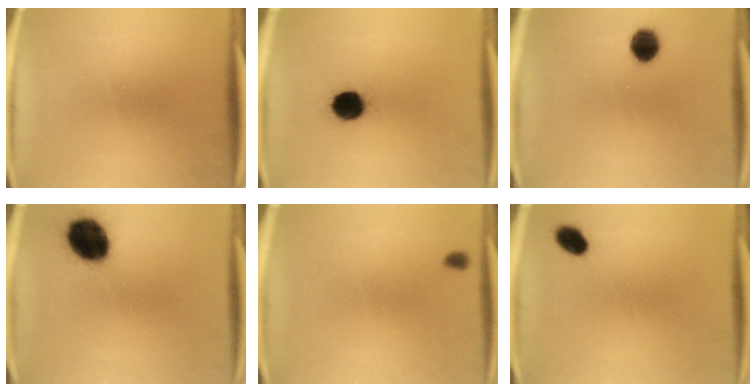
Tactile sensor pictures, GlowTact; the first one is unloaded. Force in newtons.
{"total": 9.5}
{"total": 5.8}
{"total": 13.4}
{"total": 0.7}
{"total": 4.0}